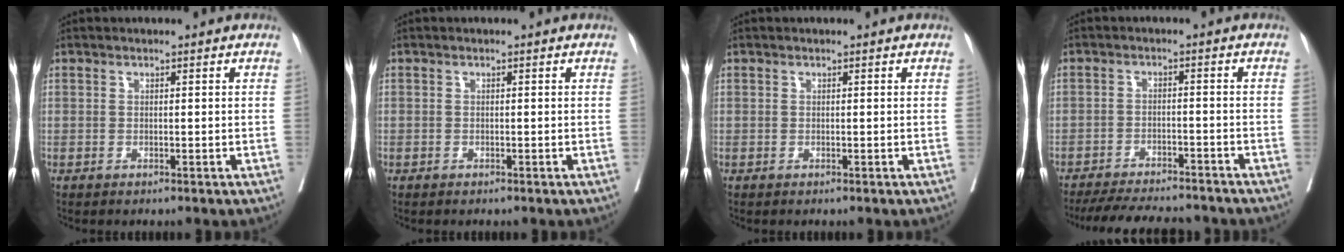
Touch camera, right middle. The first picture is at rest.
{"total": 0.6, "force": [-0.3, 0.5, -0.1], "torque": [0.002, 0.007, -0.006]}
{"total": 0.0}
{"total": 14.0, "force": [-12.8, 2.7, 5.2], "torque": [-0.089, -0.006, -0.175]}